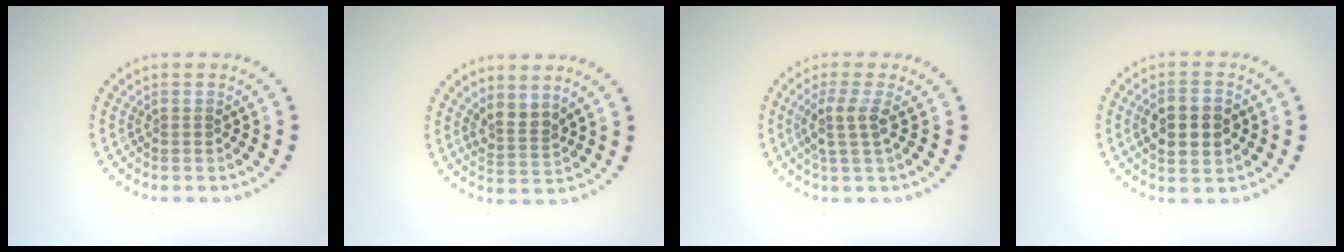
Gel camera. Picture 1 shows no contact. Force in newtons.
{"total": 2.3, "press": 1.7, "slide": 1.6}
{"total": 2.5, "press": 2.0, "slide": 1.5}
{"total": 4.5, "press": 4.5, "slide": 0.2}